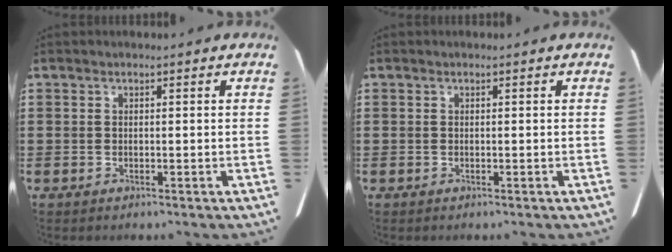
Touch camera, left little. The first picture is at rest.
{"total": 0.0}